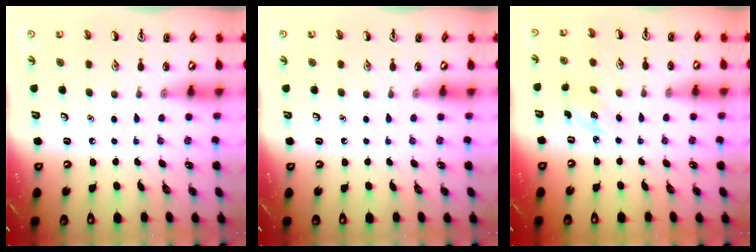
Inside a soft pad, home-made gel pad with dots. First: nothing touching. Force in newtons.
{"total": 0.0}
{"total": 3.7, "press": 3.4, "slide": 1.3}